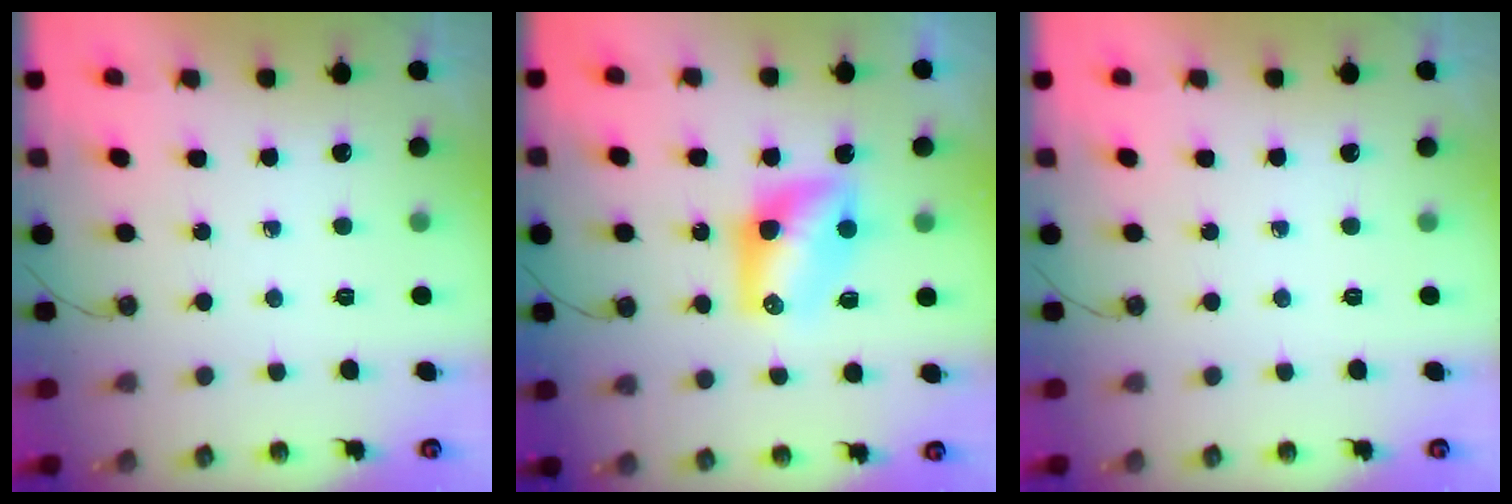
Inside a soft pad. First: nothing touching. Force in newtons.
{"total": 8.5, "press": 8.5, "slide": 0.3}
{"total": 0.0}